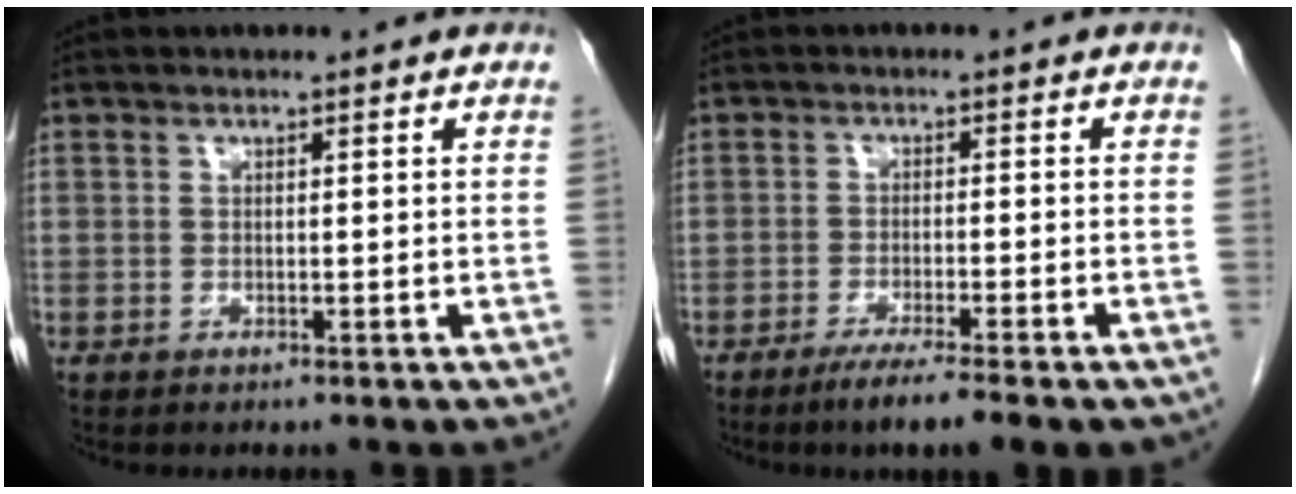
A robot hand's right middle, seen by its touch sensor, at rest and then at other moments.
{"total": 6.6, "force": [-4.7, -0.1, 4.6], "torque": [-0.067, -0.014, -0.072]}